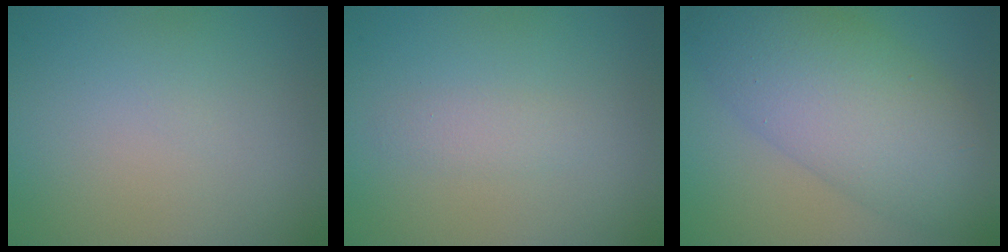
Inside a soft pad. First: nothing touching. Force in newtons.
{"total": 1.3, "press": 1.3, "slide": 0.0}
{"total": 8.4, "press": 8.4, "slide": 0.2}